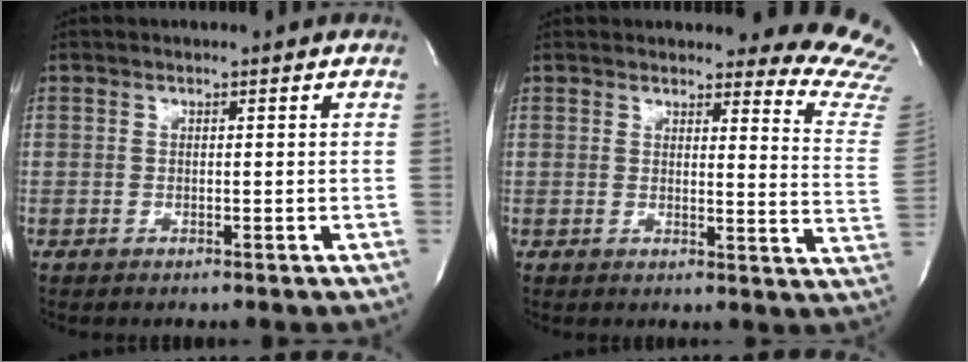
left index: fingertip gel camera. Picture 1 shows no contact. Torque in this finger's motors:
{"motor_torque": [-0.05, -0.31, 0.57, 0.02]}